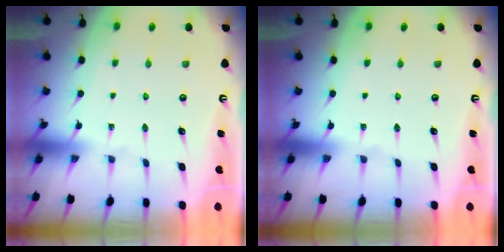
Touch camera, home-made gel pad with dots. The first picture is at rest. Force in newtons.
{"total": 0.0}